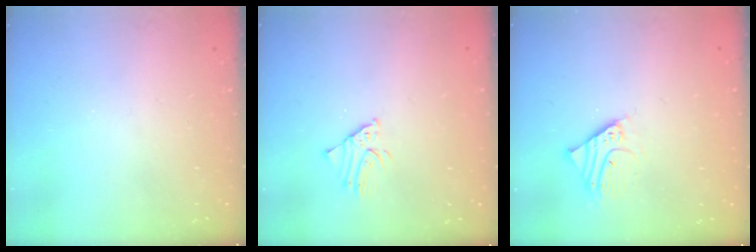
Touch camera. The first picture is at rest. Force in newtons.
{"total": 1.9, "press": 1.9, "slide": 0.1}
{"total": 3.8, "press": 3.8, "slide": 0.3}